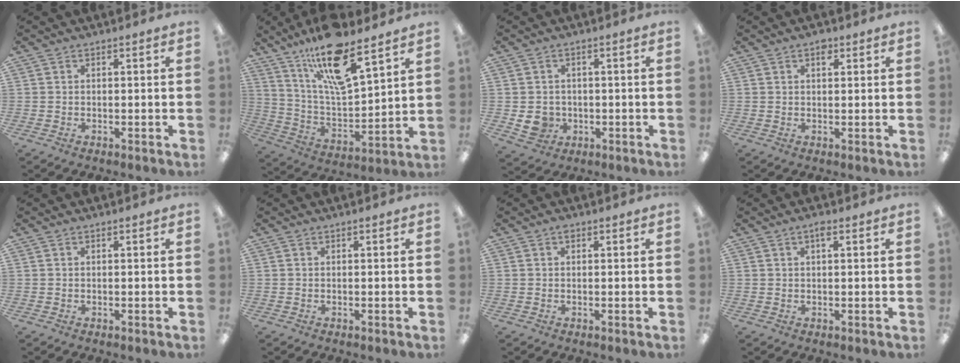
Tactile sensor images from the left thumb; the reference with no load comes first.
{"total": 17.4, "force": [12.6, 4.8, 11.0], "torque": [-0.195, -0.072, 0.211]}
{"total": 5.1, "force": [-0.8, 4.6, 1.8], "torque": [-0.032, 0.001, -0.014]}
{"total": 2.4, "force": [1.4, 1.2, 1.5], "torque": [-0.015, -0.003, 0.022]}
{"total": 0.0}
{"total": 0.0}
{"total": 0.9, "force": [0.4, 0.5, 0.6], "torque": [-0.014, 0.003, 0.007]}
{"total": 1.9, "force": [1.1, 0.6, 1.4], "torque": [-0.024, 0.001, 0.017]}